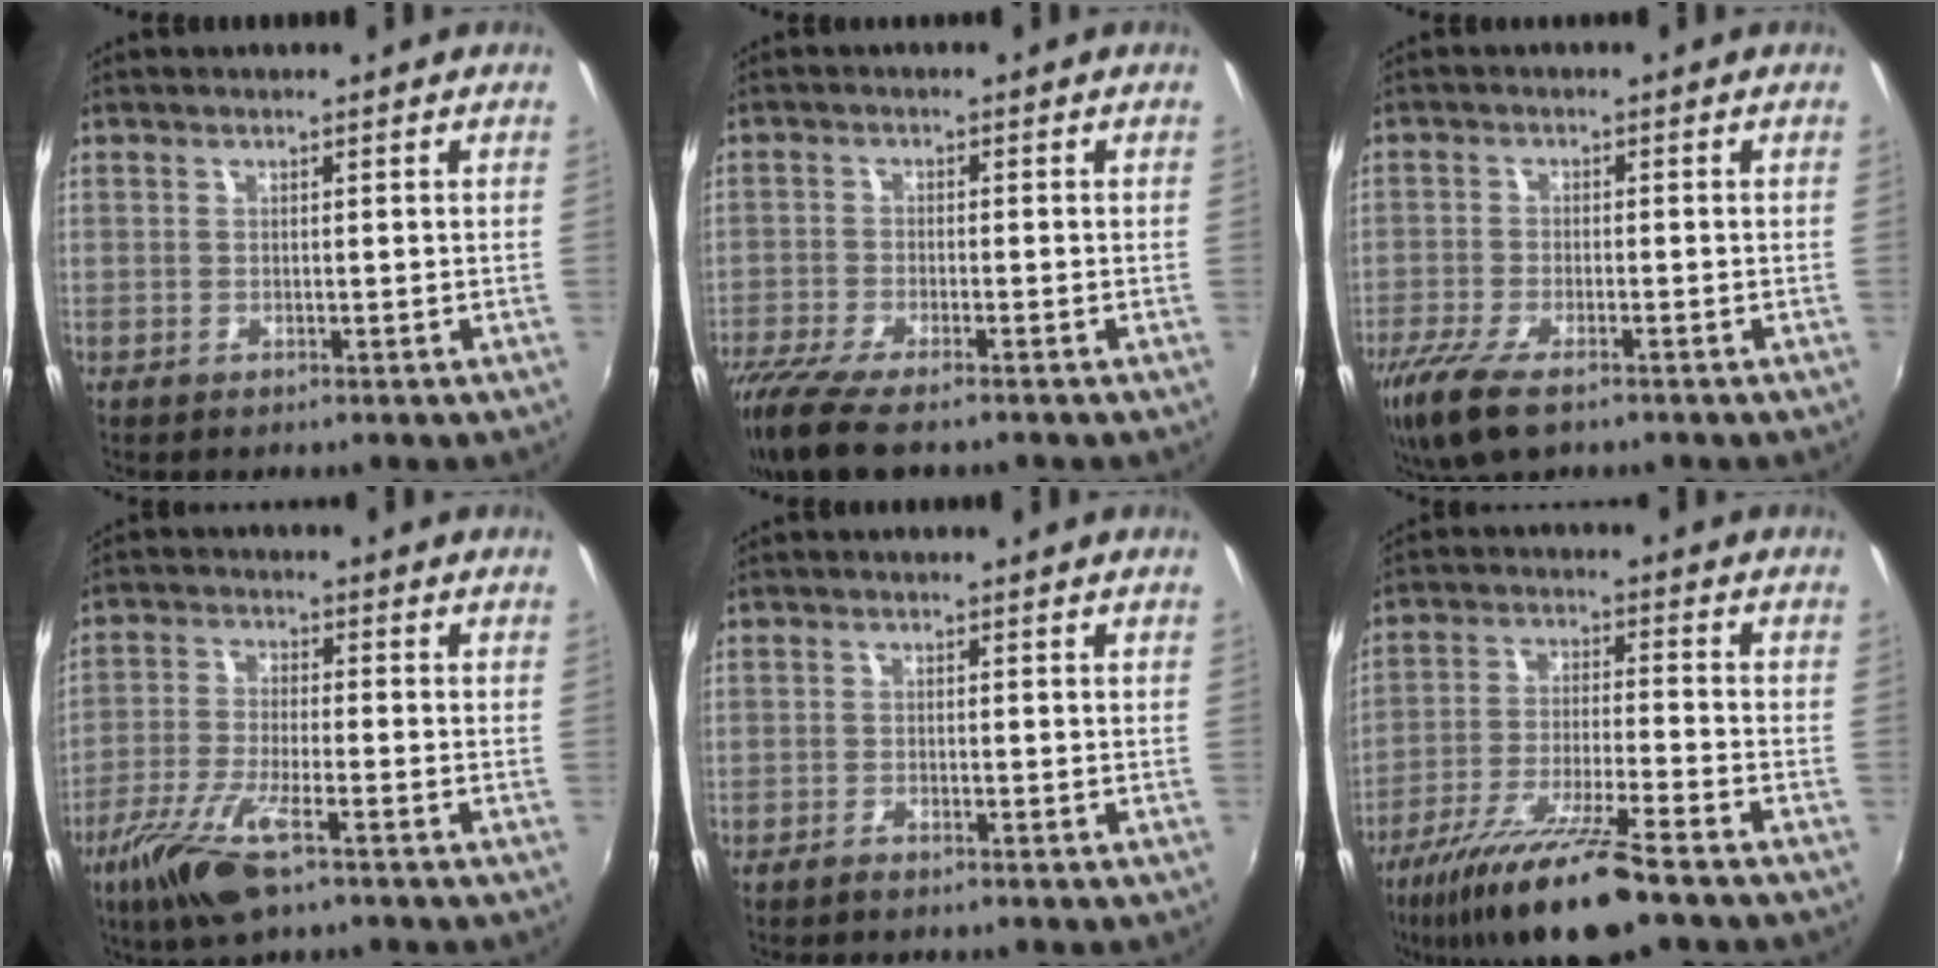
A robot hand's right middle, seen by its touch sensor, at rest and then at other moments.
{"total": 11.1, "force": [-8.8, 2.1, 6.5], "torque": [-0.153, -0.047, -0.160]}
{"total": 10.0, "force": [-6.7, 3.1, 6.7], "torque": [-0.161, -0.037, -0.127]}
{"total": 11.0, "force": [-6.6, 2.6, 8.4], "torque": [-0.188, -0.021, -0.130]}
{"total": 1.2, "force": [-1.1, 0.1, 0.5], "torque": [-0.015, 0.000, -0.023]}
{"total": 15.5, "force": [-11.7, 1.0, 10.2], "torque": [-0.208, -0.030, -0.209]}